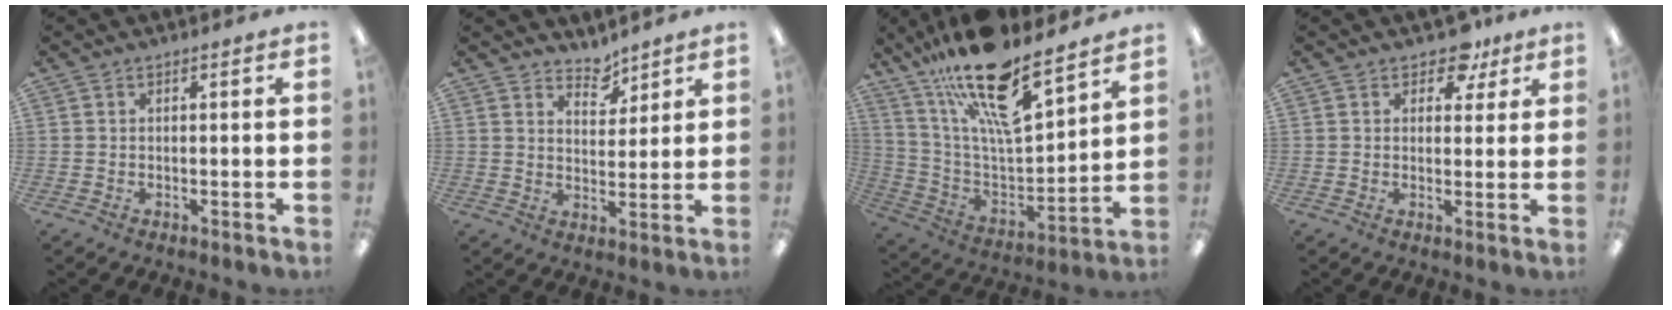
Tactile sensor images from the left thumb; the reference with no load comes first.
{"total": 5.4, "force": [4.7, 2.4, 1.0], "torque": [0.000, -0.033, 0.083]}
{"total": 21.6, "force": [15.9, 6.3, 13.1], "torque": [-0.237, -0.103, 0.274]}
{"total": 6.7, "force": [4.8, 3.6, 3.0], "torque": [-0.032, -0.021, 0.083]}